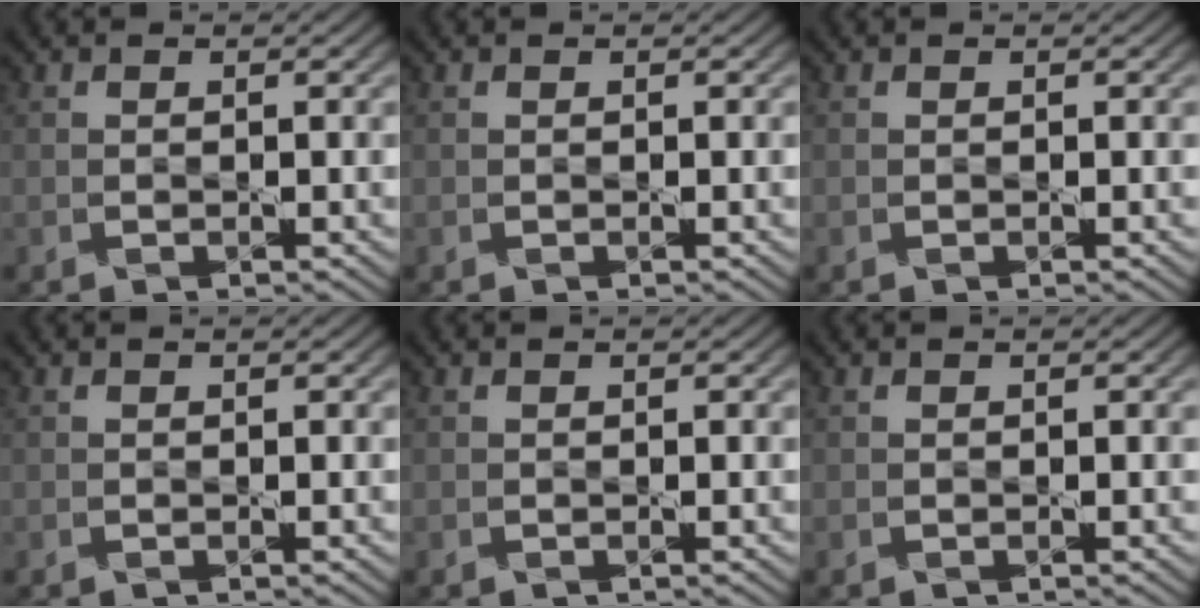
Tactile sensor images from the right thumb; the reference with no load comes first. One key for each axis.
{"total": 0.0}
{"total": 0.0}
{"total": 0.0}
{"total": 0.0}
{"total": 0.0}